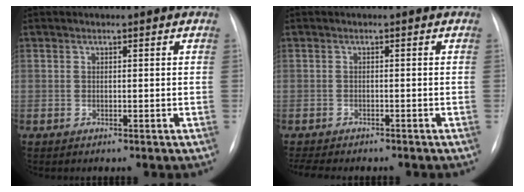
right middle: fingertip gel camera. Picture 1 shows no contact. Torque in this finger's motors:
{"motor_torque": [0.02, -0.05, 0.06, 0.03]}